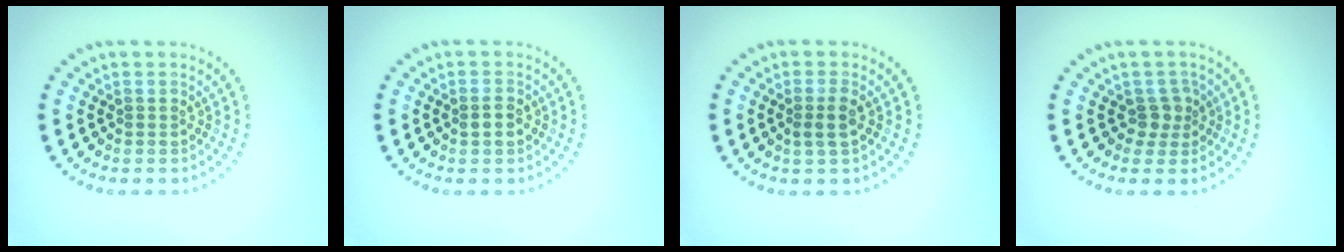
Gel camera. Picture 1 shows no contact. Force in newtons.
{"total": 1.3, "press": 1.3, "slide": 0.2}
{"total": 1.7, "press": 1.5, "slide": 0.7}
{"total": 1.8, "press": 1.4, "slide": 1.2}